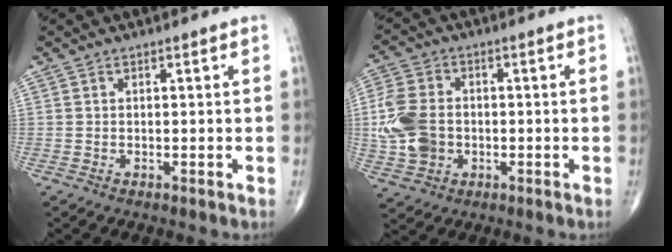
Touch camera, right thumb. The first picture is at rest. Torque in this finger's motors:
{"motor_torque": [0.11, 0.12, 0.68, 0.27, 0.07]}